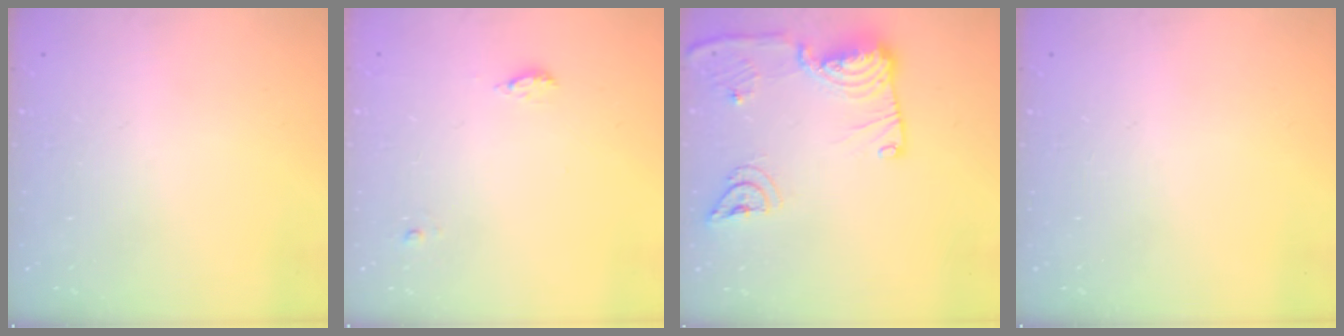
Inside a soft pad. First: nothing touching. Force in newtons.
{"total": 5.3, "press": 5.0, "slide": 1.7}
{"total": 16.4, "press": 16.3, "slide": 2.0}
{"total": 0.0}